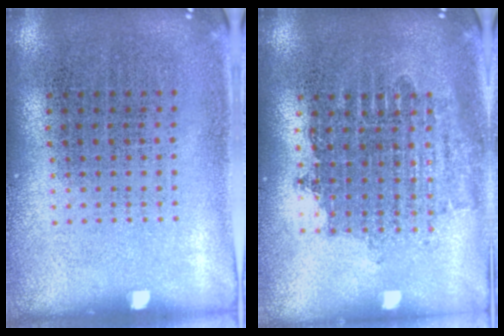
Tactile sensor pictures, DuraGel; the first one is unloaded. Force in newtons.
{"total": 1.8, "press": 1.4, "slide": 1.1}